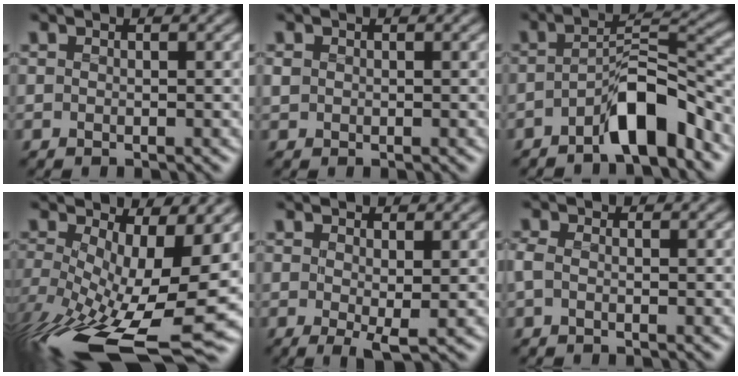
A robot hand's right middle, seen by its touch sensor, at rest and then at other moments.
{"total": 0.5, "force": [0.2, 0.5, 0.1], "torque": [-0.002, 0.000, 0.006]}
{"total": 5.6, "force": [-3.6, 1.4, 4.1], "torque": [-0.071, 0.014, -0.064]}
{"total": 13.4, "force": [-2.9, 5.5, 11.9], "torque": [-0.226, -0.044, -0.040]}
{"total": 1.9, "force": [-0.1, 0.3, 1.8], "torque": [-0.031, -0.010, 0.001]}
{"total": 1.1, "force": [-0.2, 0.7, 0.8], "torque": [-0.018, 0.002, -0.008]}